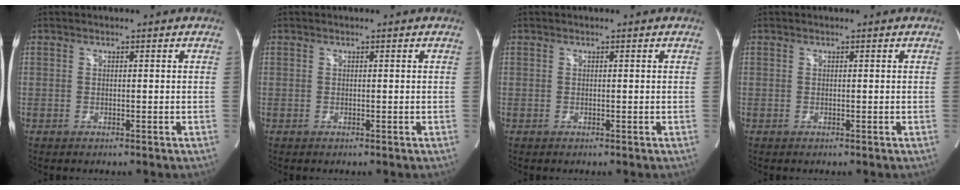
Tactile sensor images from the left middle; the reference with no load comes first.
{"total": 0.0}
{"total": 0.0}
{"total": 0.0}